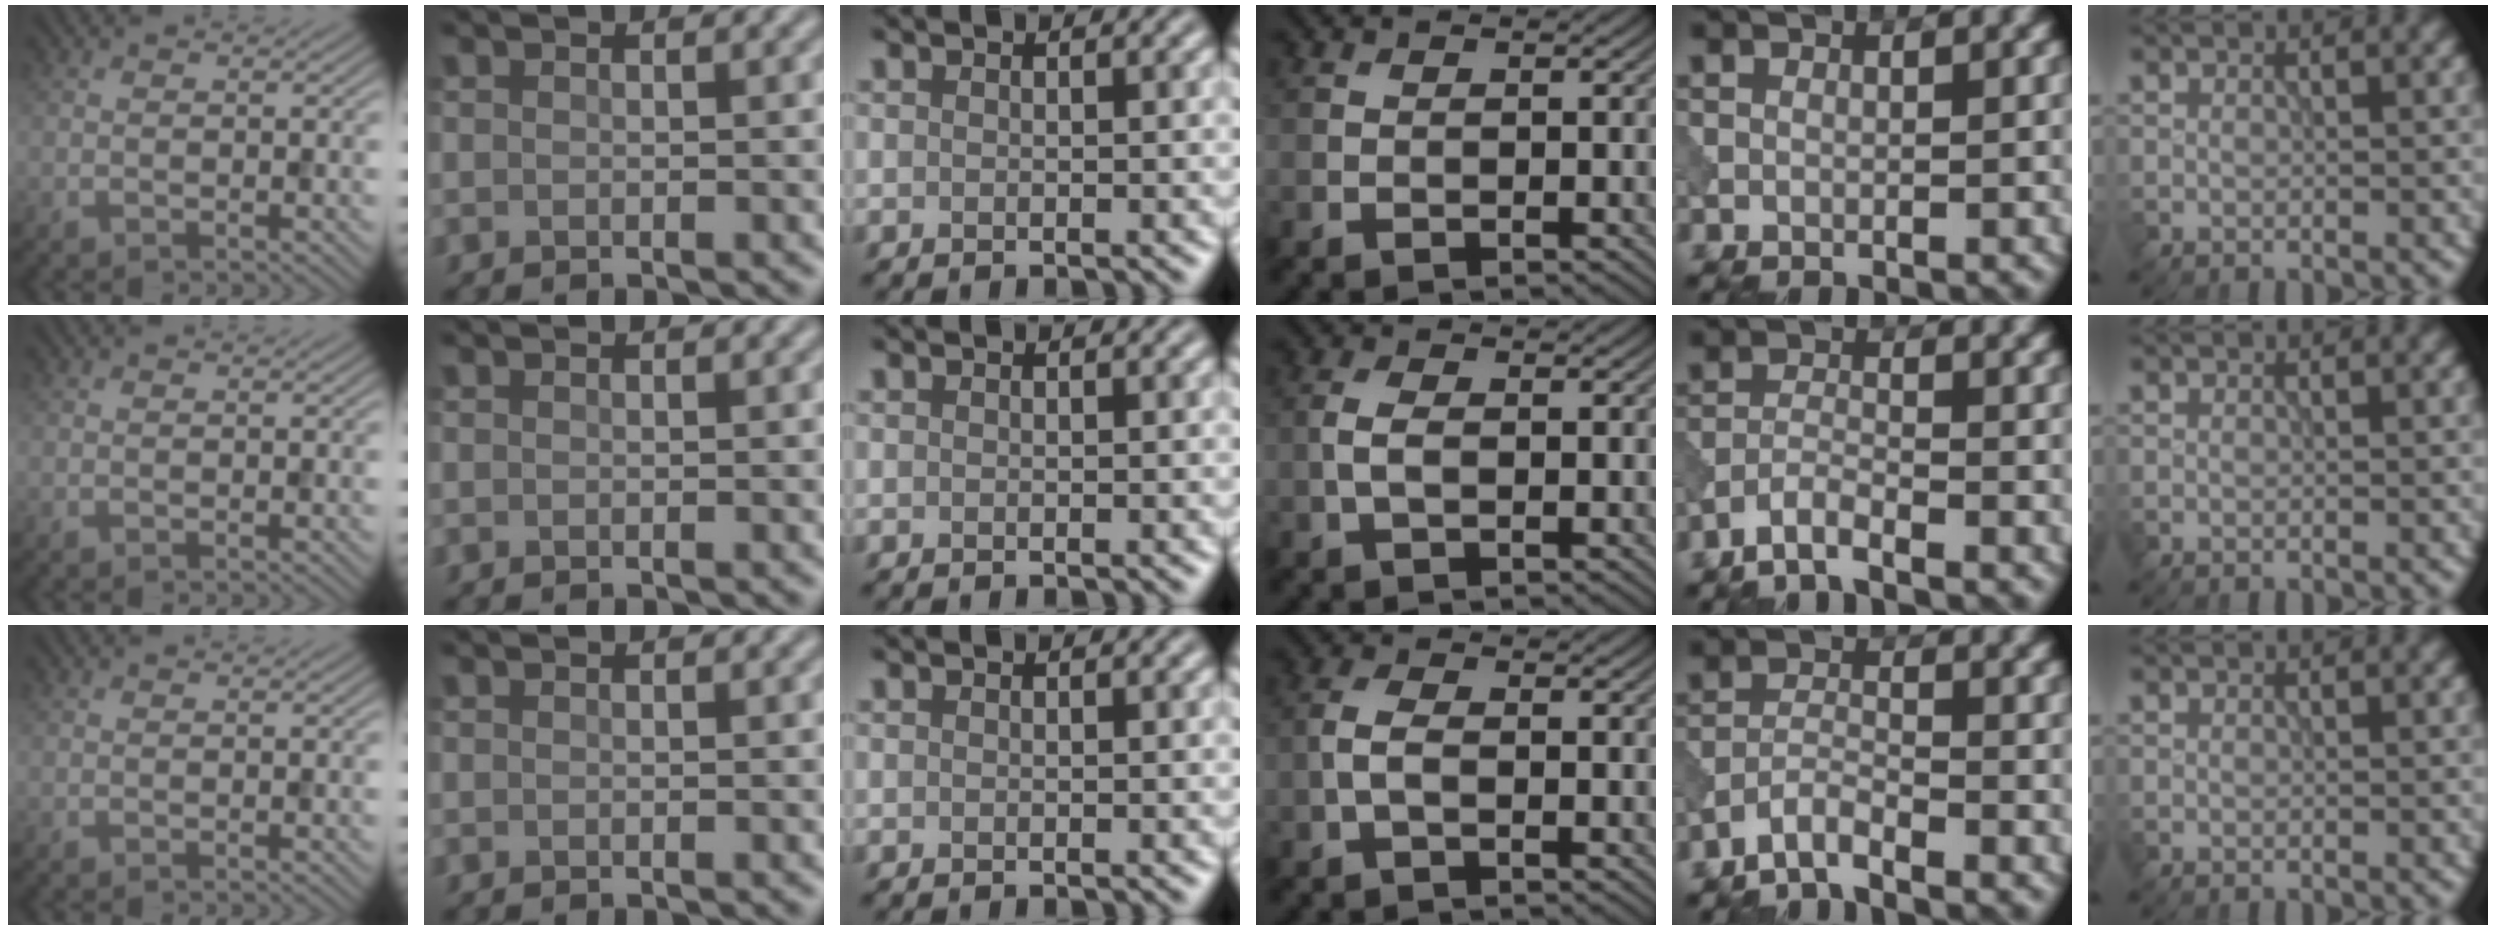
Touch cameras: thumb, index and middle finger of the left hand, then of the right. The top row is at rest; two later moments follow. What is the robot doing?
{"motion": "dispense", "object": "pipette"}